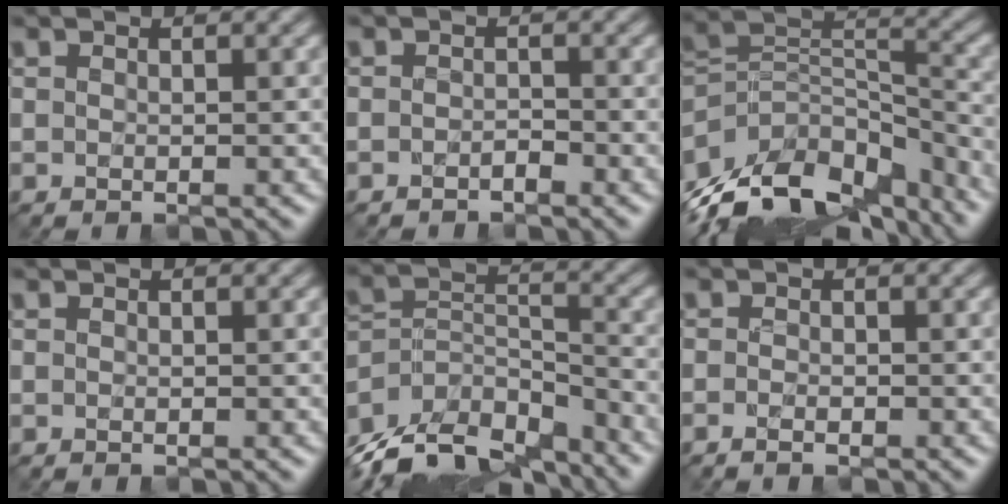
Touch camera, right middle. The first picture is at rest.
{"total": 0.7, "force": [-0.7, -0.1, 0.0], "torque": [-0.003, -0.004, -0.010]}
{"total": 13.5, "force": [-9.8, 6.8, 6.4], "torque": [-0.164, 0.010, -0.157]}
{"total": 0.0}
{"total": 11.0, "force": [-9.5, 4.3, 3.4], "torque": [-0.076, -0.004, -0.152]}
{"total": 0.7, "force": [-0.6, 0.1, 0.3], "torque": [-0.007, -0.008, -0.007]}